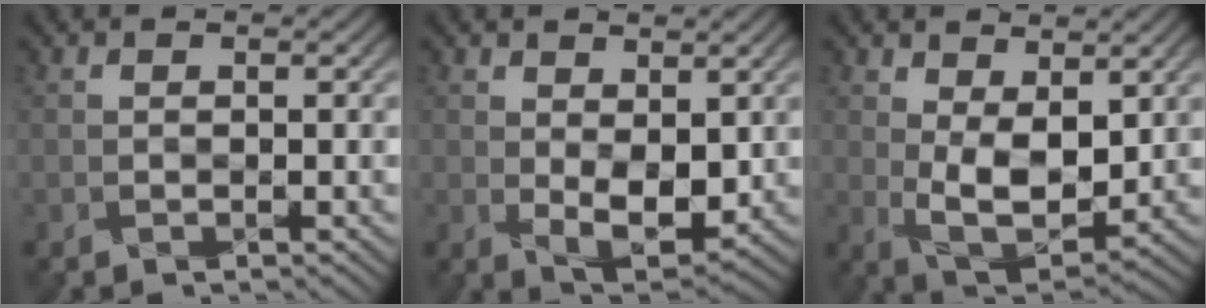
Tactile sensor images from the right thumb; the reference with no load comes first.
{"total": 4.3, "force": [0.9, 2.3, 3.5], "torque": [-0.073, -0.017, 0.030]}
{"total": 7.0, "force": [1.7, 3.7, 5.6], "torque": [-0.122, -0.014, 0.040]}